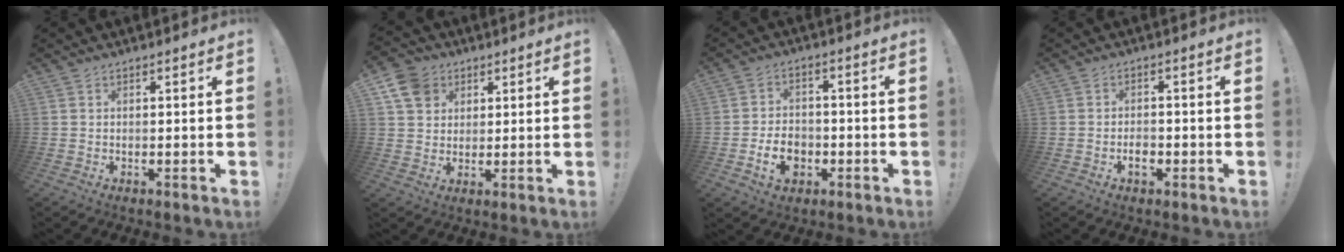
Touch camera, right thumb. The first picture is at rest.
{"total": 9.4, "force": [5.0, 7.2, 3.3], "torque": [-0.047, -0.023, 0.100]}
{"total": 9.1, "force": [-3.3, 6.6, 5.3], "torque": [-0.086, 0.010, -0.057]}
{"total": 3.1, "force": [-1.7, 1.9, 1.8], "torque": [-0.026, 0.006, -0.029]}